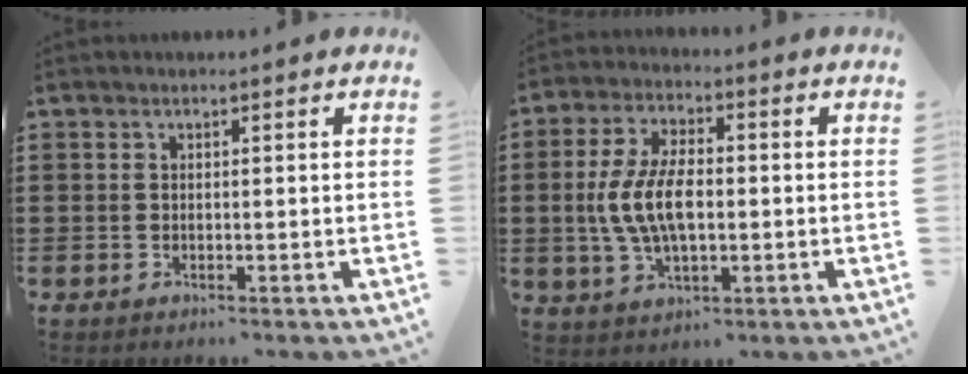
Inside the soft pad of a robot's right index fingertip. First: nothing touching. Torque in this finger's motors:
{"motor_torque": [1.48, 0.66, 1.05, 0.21]}